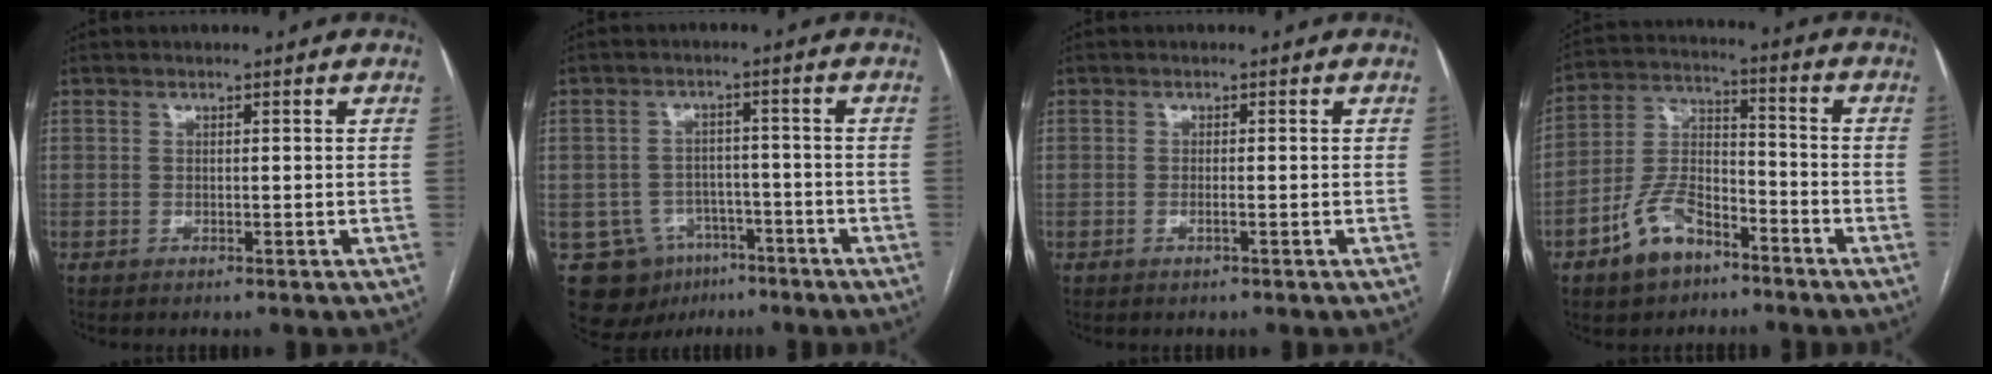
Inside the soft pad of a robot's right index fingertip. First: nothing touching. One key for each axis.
{"total": 10.4, "fx": -5.5, "fy": 8.3, "fz": 3.1, "tx": -0.054, "ty": 0.017, "tz": -0.071}
{"total": 0.9, "fx": -0.4, "fy": 0.0, "fz": 0.8, "tx": -0.018, "ty": 0.000, "tz": -0.005}
{"total": 10.4, "fx": -6.4, "fy": 5.7, "fz": 5.9, "tx": -0.128, "ty": 0.017, "tz": -0.114}